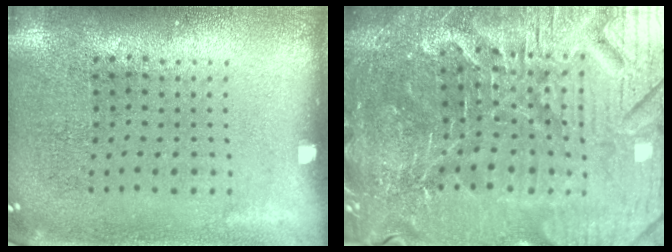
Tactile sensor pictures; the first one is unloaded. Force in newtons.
{"total": 5.9, "press": 5.5, "slide": 2.1}